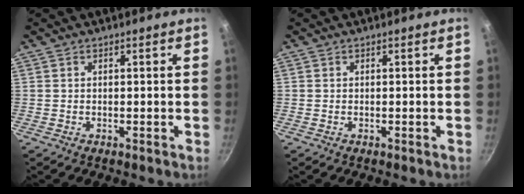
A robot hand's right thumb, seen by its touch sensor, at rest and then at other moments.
{"total": 0.0}